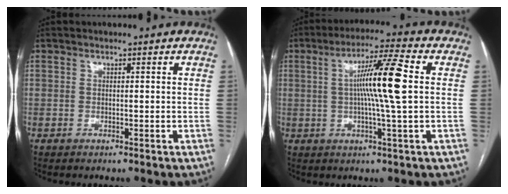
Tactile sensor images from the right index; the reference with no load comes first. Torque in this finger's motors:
{"motor_torque": [1.17, 0.50, 0.38, 0.17]}